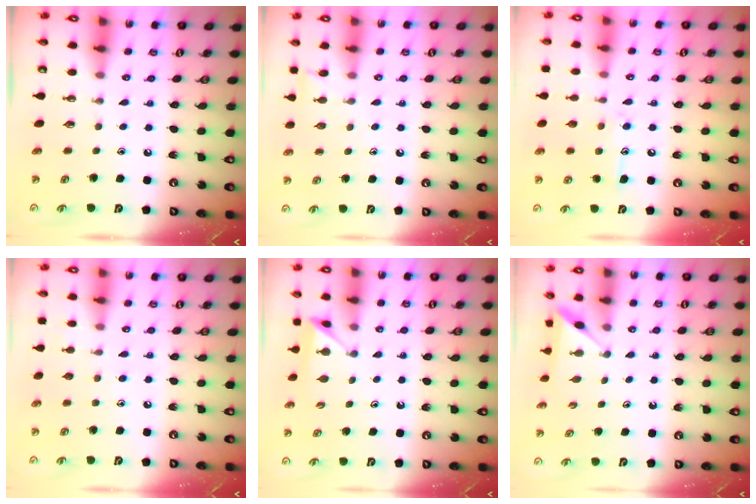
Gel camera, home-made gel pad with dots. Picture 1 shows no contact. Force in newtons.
{"total": 6.3, "press": 6.3, "slide": 0.6}
{"total": 10.8, "press": 10.8, "slide": 0.7}
{"total": 5.6, "press": 5.6, "slide": 0.6}
{"total": 2.8, "press": 2.8, "slide": 0.5}
{"total": 2.5, "press": 2.5, "slide": 0.2}